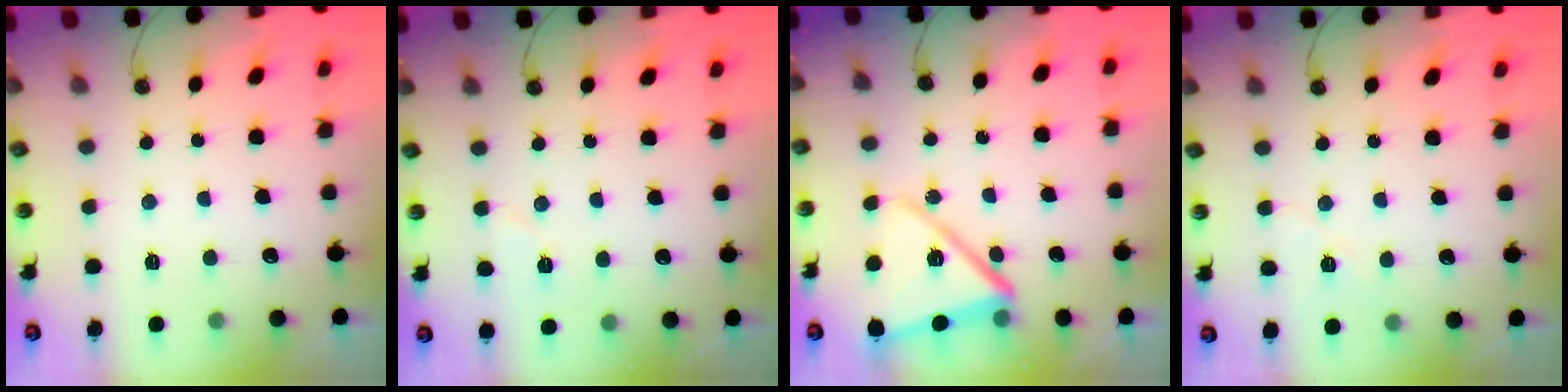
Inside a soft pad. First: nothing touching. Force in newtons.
{"total": 4.4, "press": 4.1, "slide": 1.6}
{"total": 13.4, "press": 13.3, "slide": 1.7}
{"total": 6.5, "press": 6.0, "slide": 2.4}